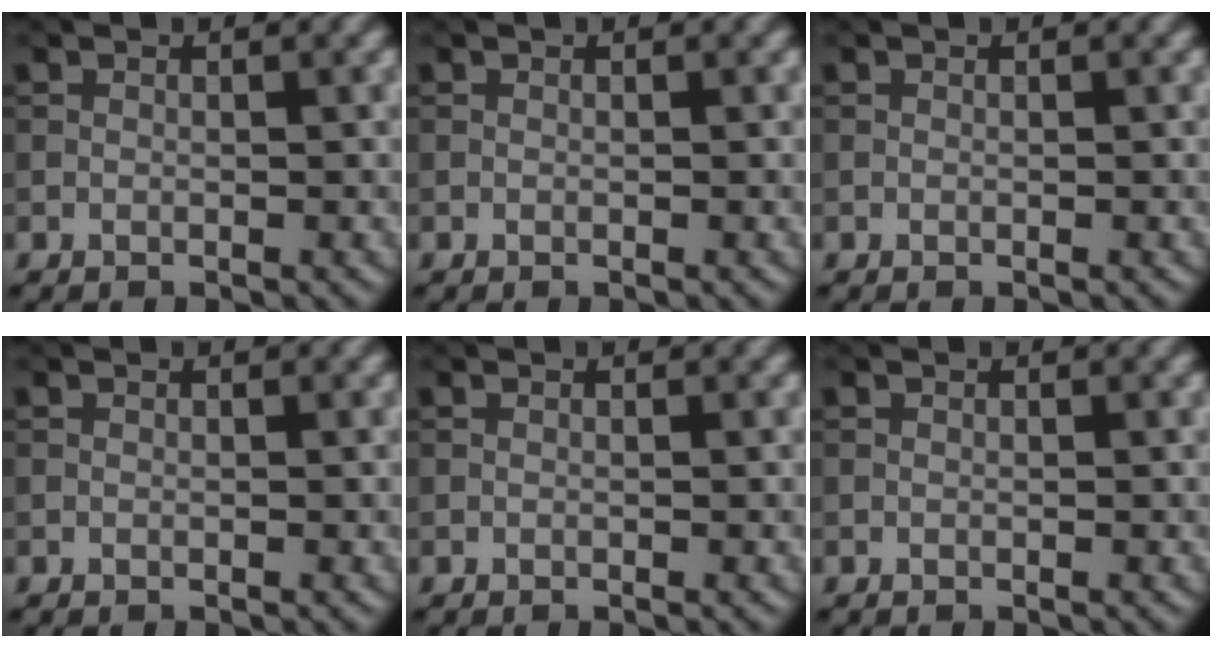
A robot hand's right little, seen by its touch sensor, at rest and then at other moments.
{"total": 0.0}
{"total": 0.0}
{"total": 0.0}
{"total": 0.0}
{"total": 0.0}